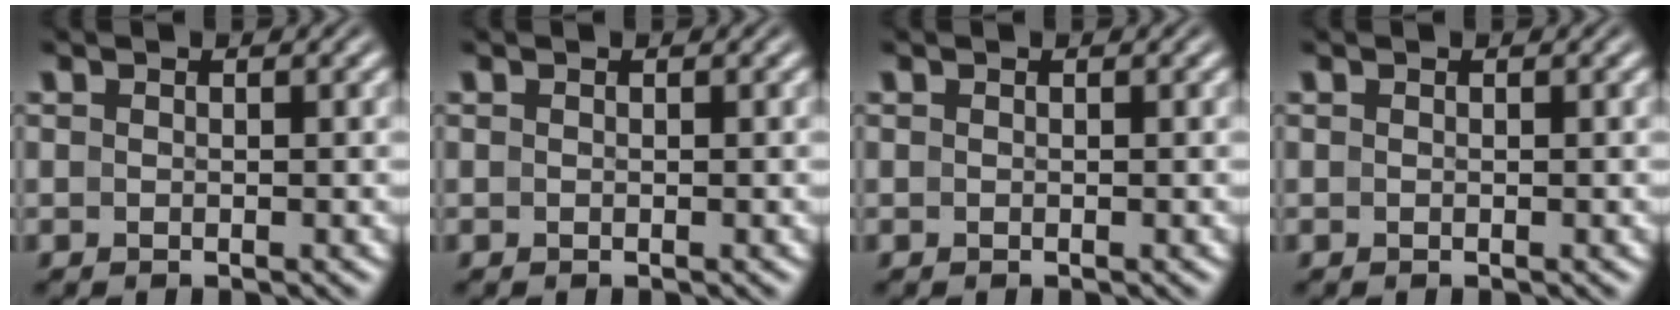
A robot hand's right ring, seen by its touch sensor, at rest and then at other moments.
{"total": 0.0}
{"total": 0.0}
{"total": 0.0}